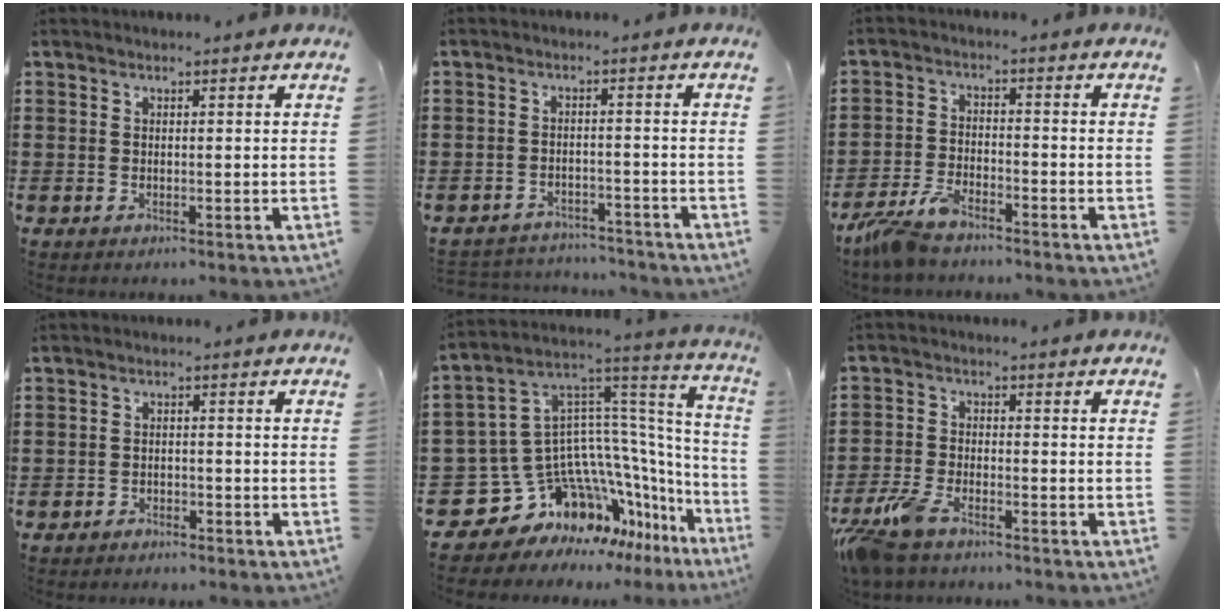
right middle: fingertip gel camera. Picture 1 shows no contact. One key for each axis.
{"total": 3.4, "fx": -3.3, "fy": 0.6, "fz": -0.3, "tx": -0.002, "ty": 0.002, "tz": -0.073}
{"total": 5.4, "fx": -4.6, "fy": 1.4, "fz": 2.5, "tx": -0.068, "ty": 0.000, "tz": -0.094}
{"total": 1.7, "fx": -1.7, "fy": 0.5, "fz": 0.0, "tx": -0.006, "ty": 0.002, "tz": -0.037}
{"total": 11.7, "fx": -7.2, "fy": 7.8, "fz": 4.9, "tx": -0.154, "ty": -0.042, "tz": -0.111}
{"total": 5.6, "fx": -4.5, "fy": 1.5, "fz": 3.0, "tx": -0.088, "ty": -0.008, "tz": -0.095}